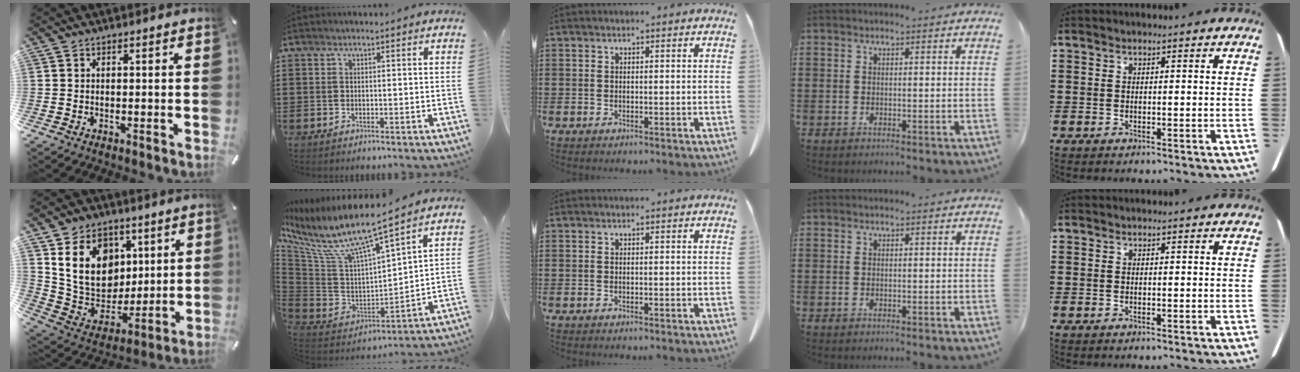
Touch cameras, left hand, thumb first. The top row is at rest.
{"thumb": {"total": 18.1, "force": [5.7, 14.7, 9.0], "torque": [-0.147, -0.017, 0.117]}, "index": {"total": 9.9, "force": [7.3, 1.0, 6.6], "torque": [-0.161, -0.062, 0.118]}}